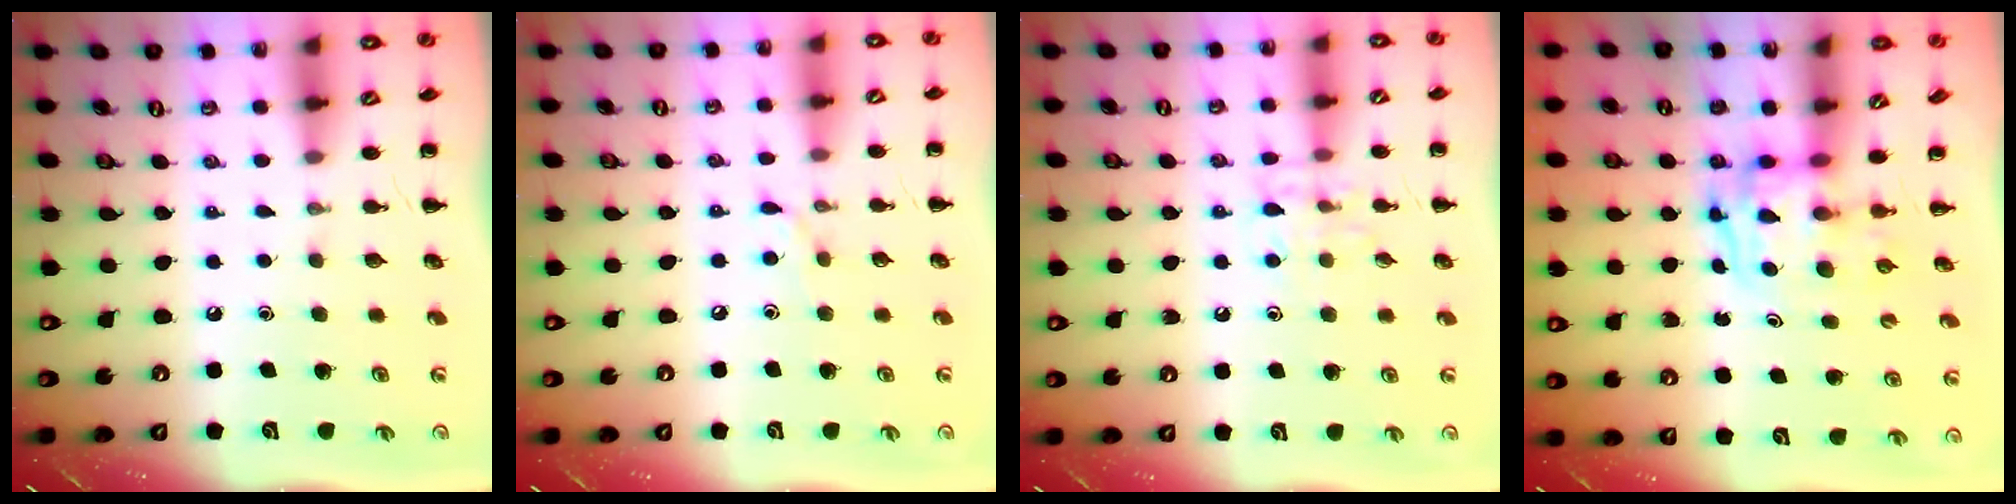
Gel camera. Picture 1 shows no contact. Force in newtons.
{"total": 5.1, "press": 4.9, "slide": 1.6}
{"total": 7.7, "press": 7.6, "slide": 1.0}
{"total": 3.3, "press": 3.3, "slide": 0.6}